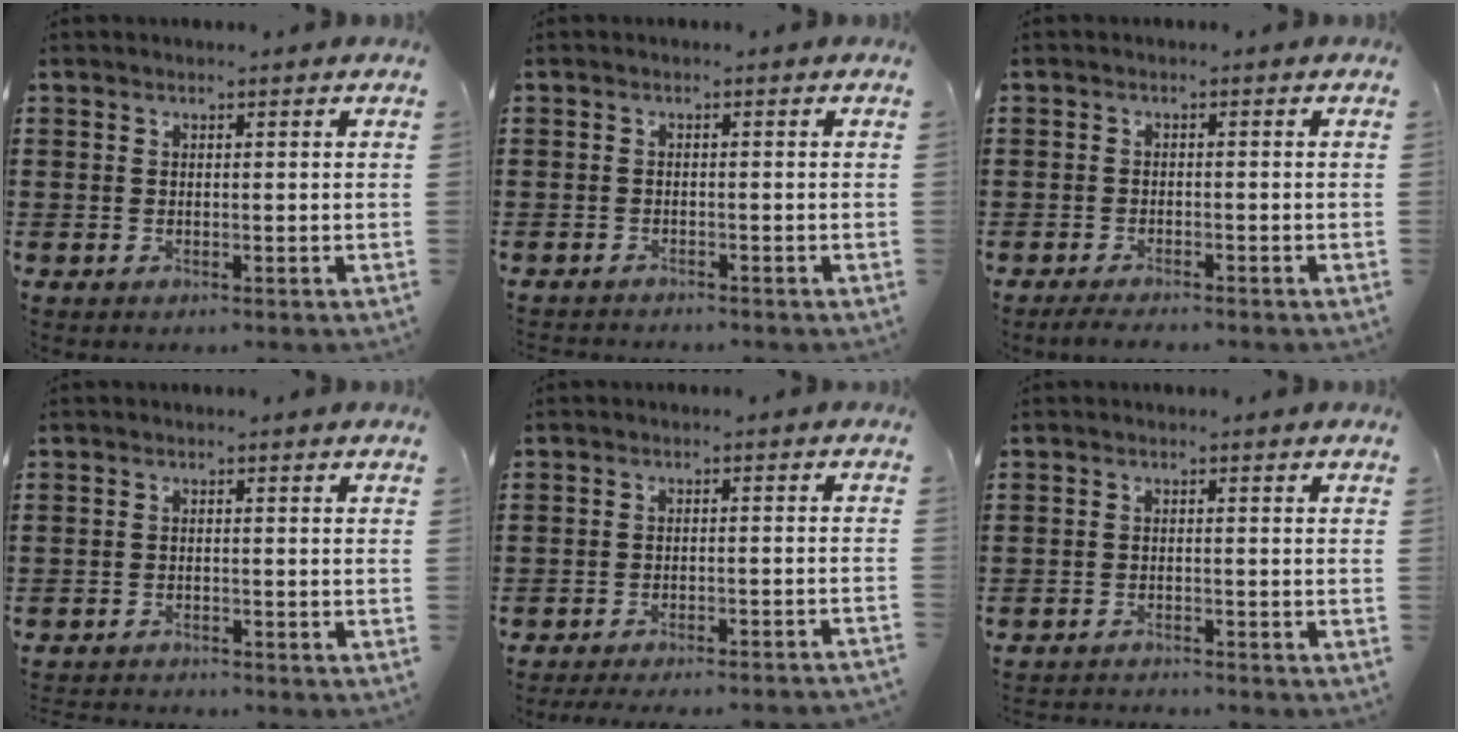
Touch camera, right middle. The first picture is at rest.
{"total": 0.8, "force": [-0.8, 0.0, 0.0], "torque": [-0.002, 0.000, -0.016]}
{"total": 1.6, "force": [-1.6, 0.1, 0.4], "torque": [-0.010, -0.001, -0.032]}
{"total": 1.3, "force": [-1.3, 0.0, 0.0], "torque": [-0.004, 0.001, -0.028]}
{"total": 3.2, "force": [-3.1, -0.3, 0.9], "torque": [-0.015, -0.001, -0.064]}
{"total": 1.5, "force": [-1.5, -0.1, 0.0], "torque": [-0.005, 0.001, -0.031]}